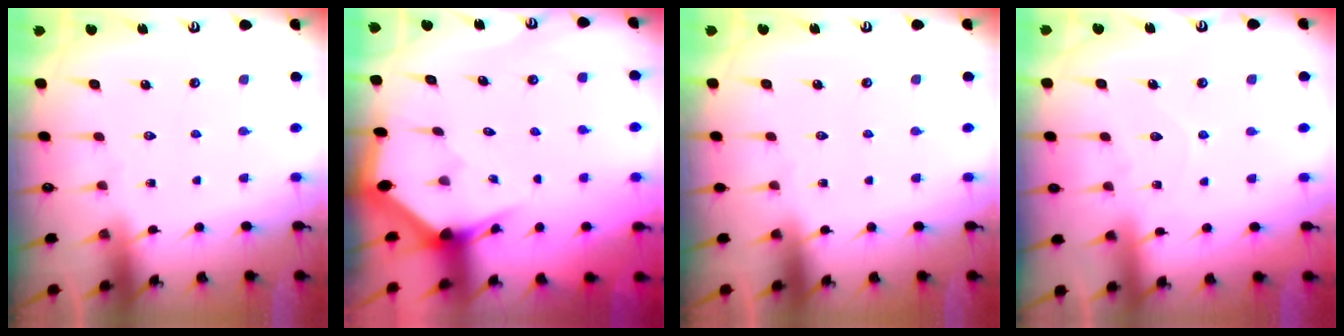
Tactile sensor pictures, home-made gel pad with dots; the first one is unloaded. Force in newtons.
{"total": 2.8, "press": 2.8, "slide": 0.1}
{"total": 0.0}
{"total": 6.5, "press": 6.5, "slide": 0.7}